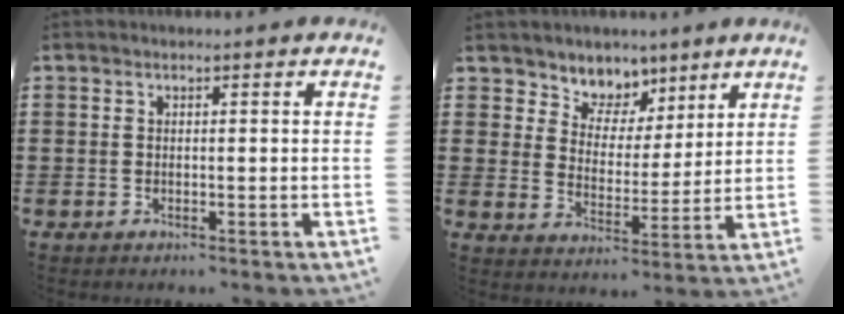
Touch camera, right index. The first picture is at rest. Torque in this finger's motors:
{"motor_torque": [0.65, 0.39, 0.12, 0.03]}